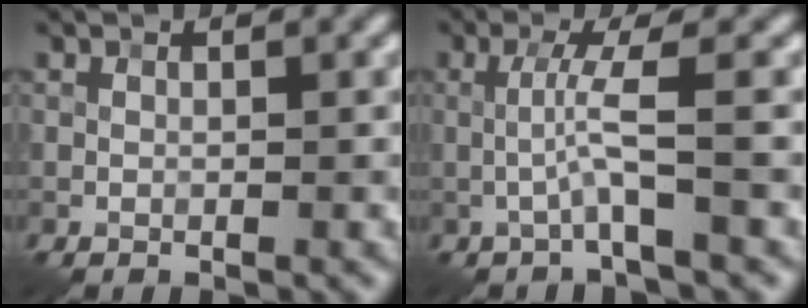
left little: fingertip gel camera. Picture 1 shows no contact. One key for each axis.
{"total": 2.8, "fx": -0.8, "fy": -0.3, "fz": 2.6, "tx": -0.059, "ty": 0.009, "tz": -0.017}